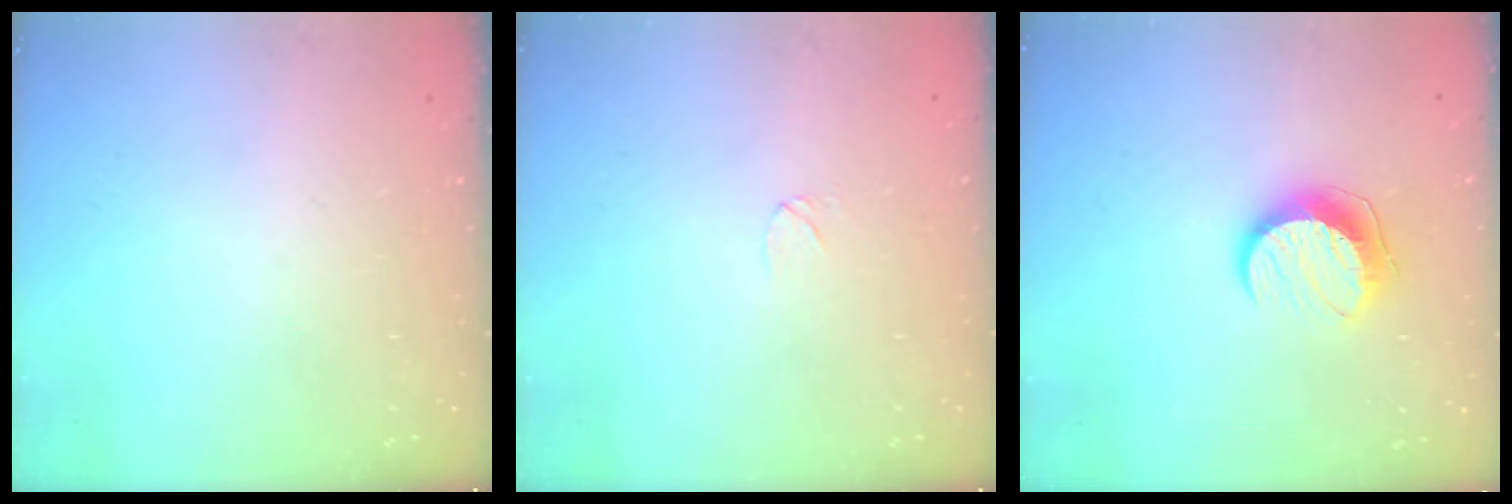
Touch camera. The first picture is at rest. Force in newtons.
{"total": 3.4, "press": 3.4, "slide": 0.3}
{"total": 10.2, "press": 10.2, "slide": 0.5}